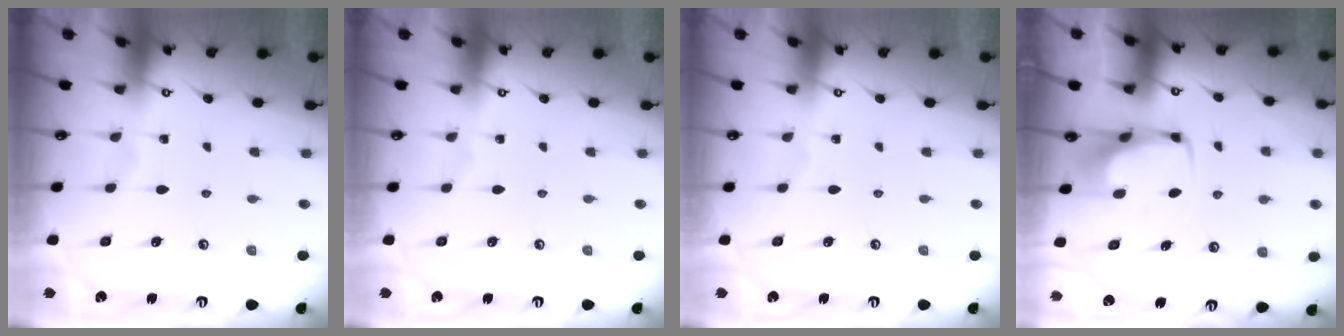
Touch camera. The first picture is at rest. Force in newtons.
{"total": 0.0}
{"total": 0.0}
{"total": 2.9, "press": 2.9, "slide": 0.4}